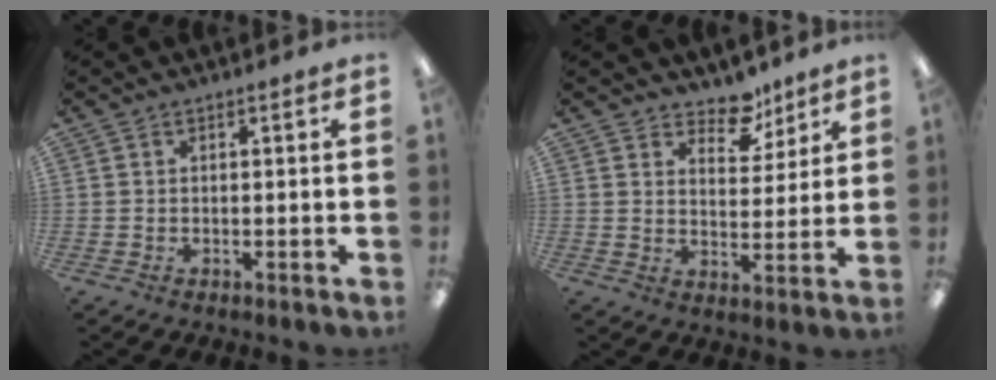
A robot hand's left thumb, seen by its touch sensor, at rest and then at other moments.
{"total": 8.3, "force": [6.5, 4.4, 2.8], "torque": [-0.029, -0.041, 0.114]}